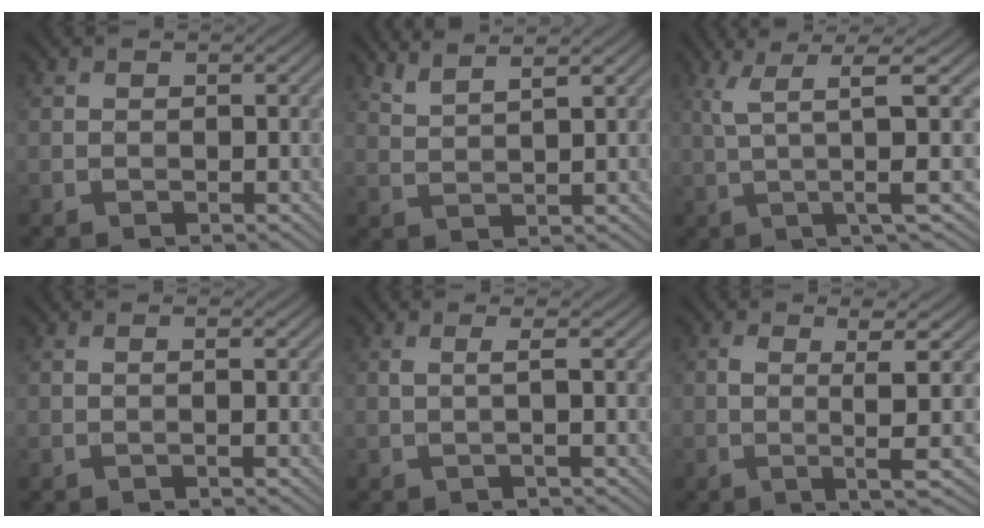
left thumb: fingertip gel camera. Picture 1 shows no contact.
{"total": 3.7, "force": [2.9, 0.5, 2.3], "torque": [-0.034, 0.005, 0.055]}
{"total": 7.9, "force": [2.1, 0.8, 7.6], "torque": [-0.145, 0.021, 0.041]}
{"total": 0.8, "force": [0.0, -0.1, 0.8], "torque": [-0.015, 0.003, -0.004]}
{"total": 1.7, "force": [0.2, 0.0, 1.7], "torque": [-0.035, 0.006, -0.005]}
{"total": 5.2, "force": [0.1, 0.3, 5.2], "torque": [-0.099, 0.008, -0.001]}